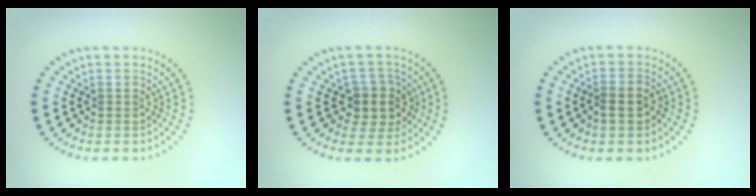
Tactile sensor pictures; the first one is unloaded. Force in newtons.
{"total": 3.3, "press": 3.0, "slide": 1.5}
{"total": 2.1, "press": 2.0, "slide": 0.6}